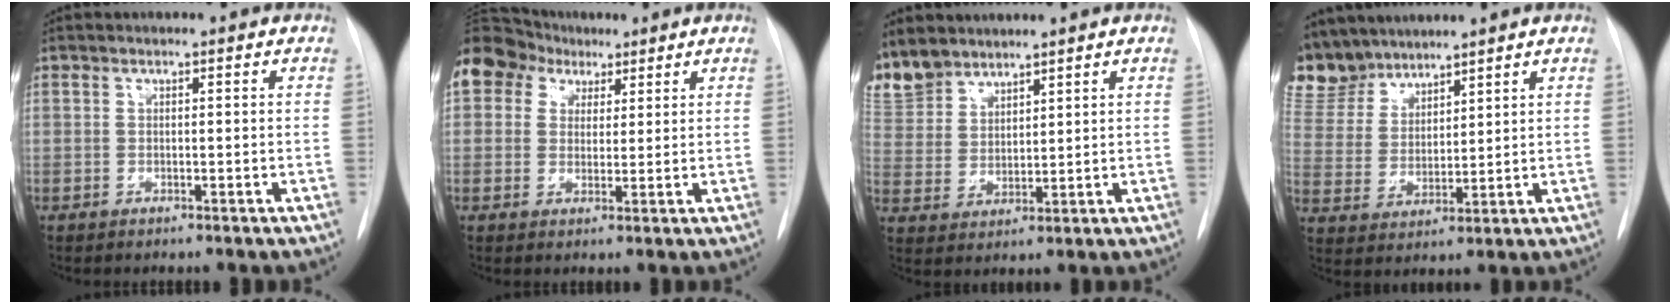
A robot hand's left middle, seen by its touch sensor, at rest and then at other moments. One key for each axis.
{"total": 19.2, "fx": 10.0, "fy": 14.6, "fz": 7.4, "tx": -0.235, "ty": 0.094, "tz": 0.190}
{"total": 10.1, "fx": 8.8, "fy": 4.8, "fz": 1.8, "tx": -0.053, "ty": 0.008, "tz": 0.189}
{"total": 10.4, "fx": 9.7, "fy": 3.6, "fz": 1.3, "tx": -0.036, "ty": 0.007, "tz": 0.207}